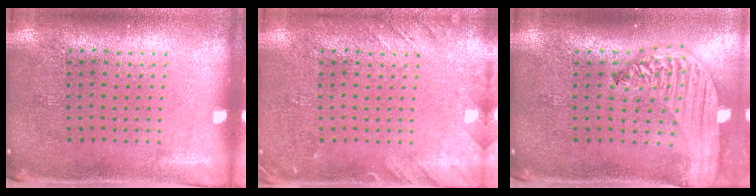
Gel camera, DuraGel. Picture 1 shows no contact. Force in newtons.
{"total": 1.8, "press": 1.8, "slide": 0.1}
{"total": 3.1, "press": 2.5, "slide": 1.8}